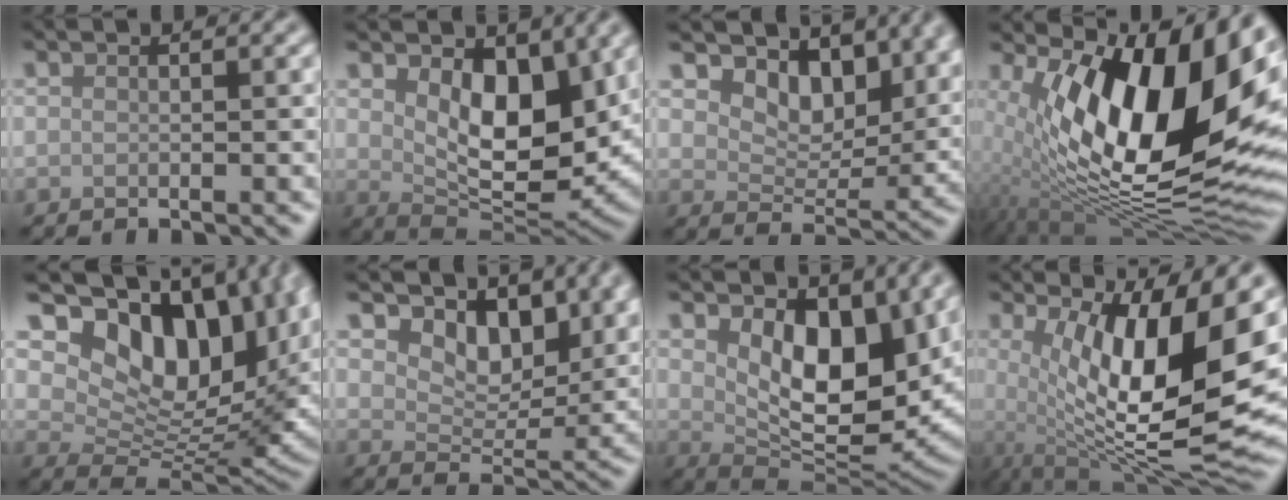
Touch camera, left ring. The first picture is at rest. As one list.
[{"total": 7.6, "force": [2.2, 4.1, 6.0], "torque": [-0.102, -0.019, 0.037]}, {"total": 8.8, "force": [5.7, 5.0, 4.5], "torque": [-0.070, -0.011, 0.086]}, {"total": 16.9, "force": [3.8, 7.8, 14.5], "torque": [-0.234, 0.000, 0.060]}, {"total": 14.7, "force": [5.4, 8.3, 10.9], "torque": [-0.162, -0.001, 0.107]}, {"total": 8.3, "force": [5.5, 4.5, 4.2], "torque": [-0.064, -0.012, 0.082]}, {"total": 8.9, "force": [2.8, 4.8, 6.9], "torque": [-0.117, -0.021, 0.042]}, {"total": 14.6, "force": [2.4, 4.5, 13.6], "torque": [-0.218, -0.015, 0.051]}]